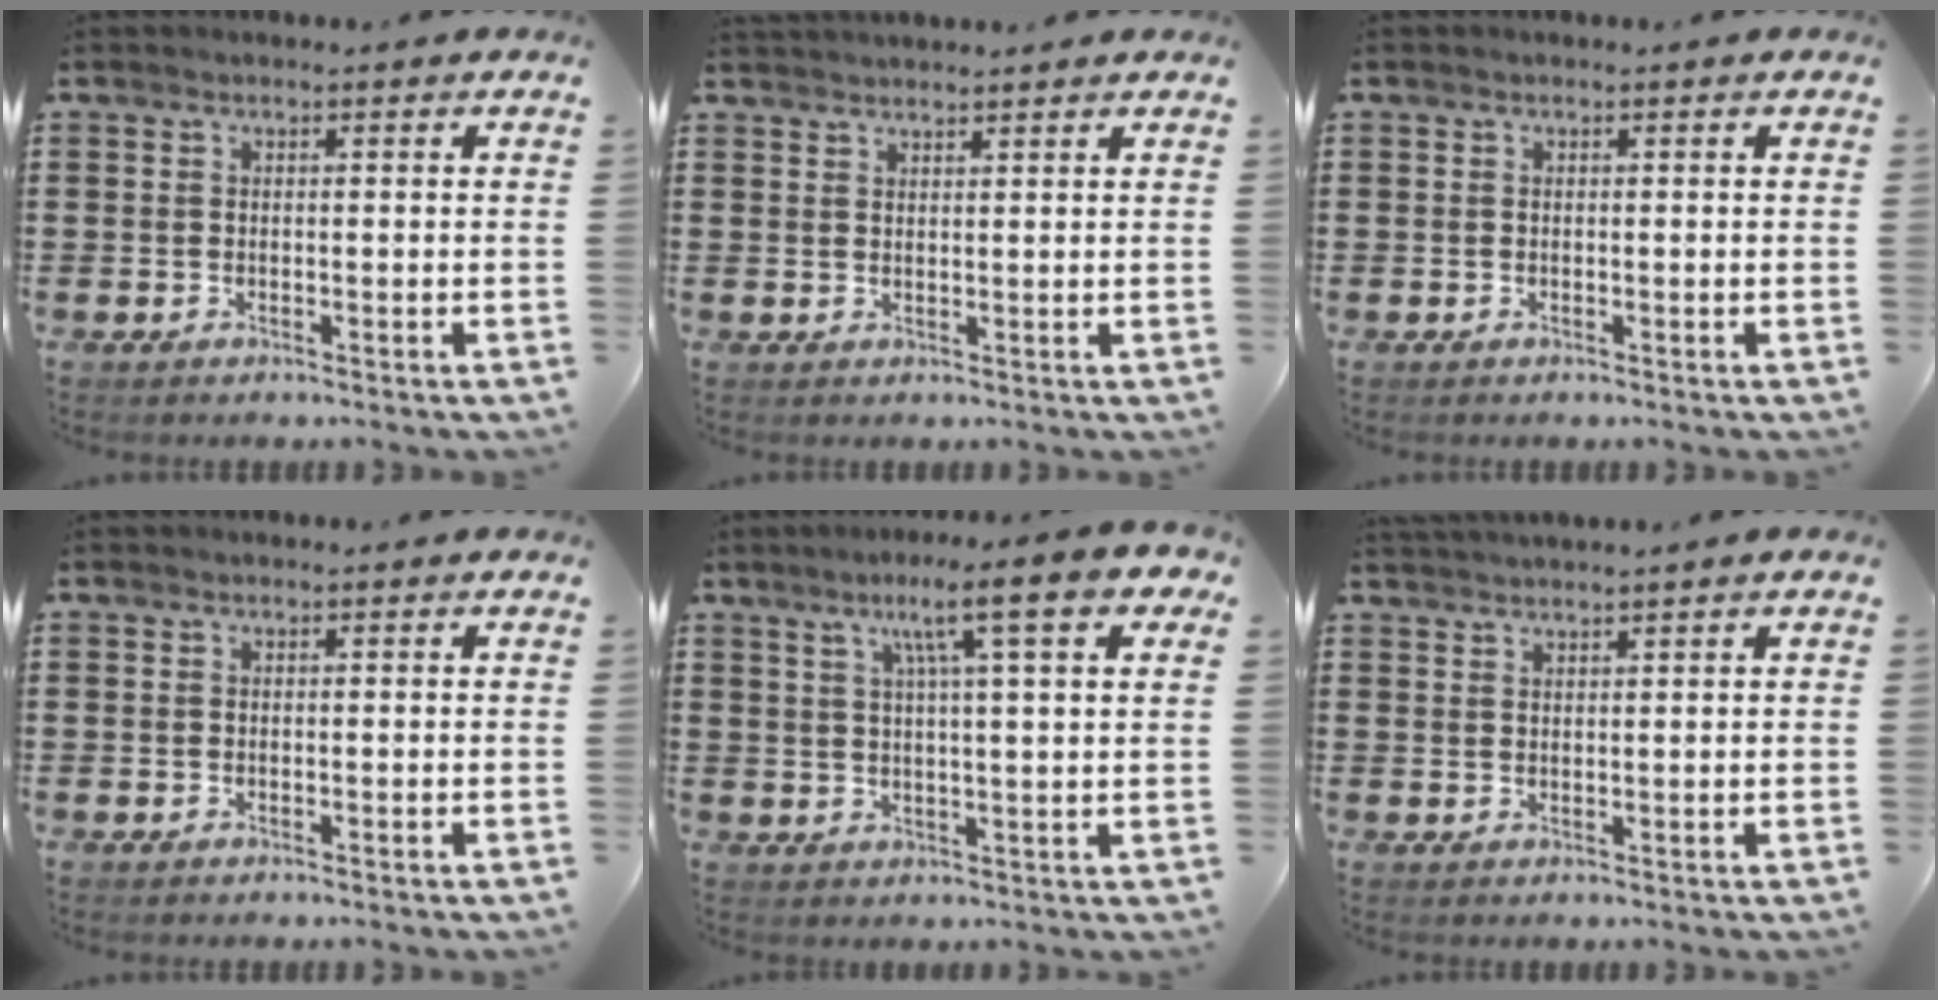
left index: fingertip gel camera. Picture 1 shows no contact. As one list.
[{"total": 1.7, "force": [1.7, 0.0, 0.1], "torque": [-0.005, 0.001, 0.034]}, {"total": 0.0}, {"total": 0.0}, {"total": 10.1, "force": [5.3, 0.5, 8.5], "torque": [-0.162, -0.004, 0.082]}, {"total": 1.7, "force": [1.6, -0.4, 0.4], "torque": [-0.010, 0.001, 0.033]}]